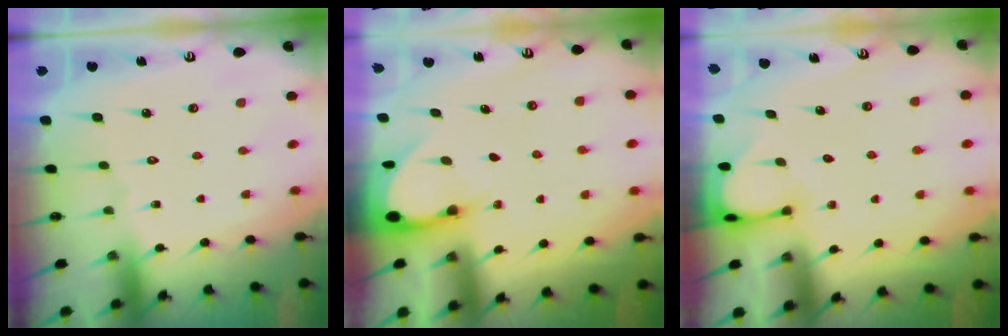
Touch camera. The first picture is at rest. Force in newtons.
{"total": 3.3, "press": 3.3, "slide": 0.2}
{"total": 3.0, "press": 3.0, "slide": 0.5}